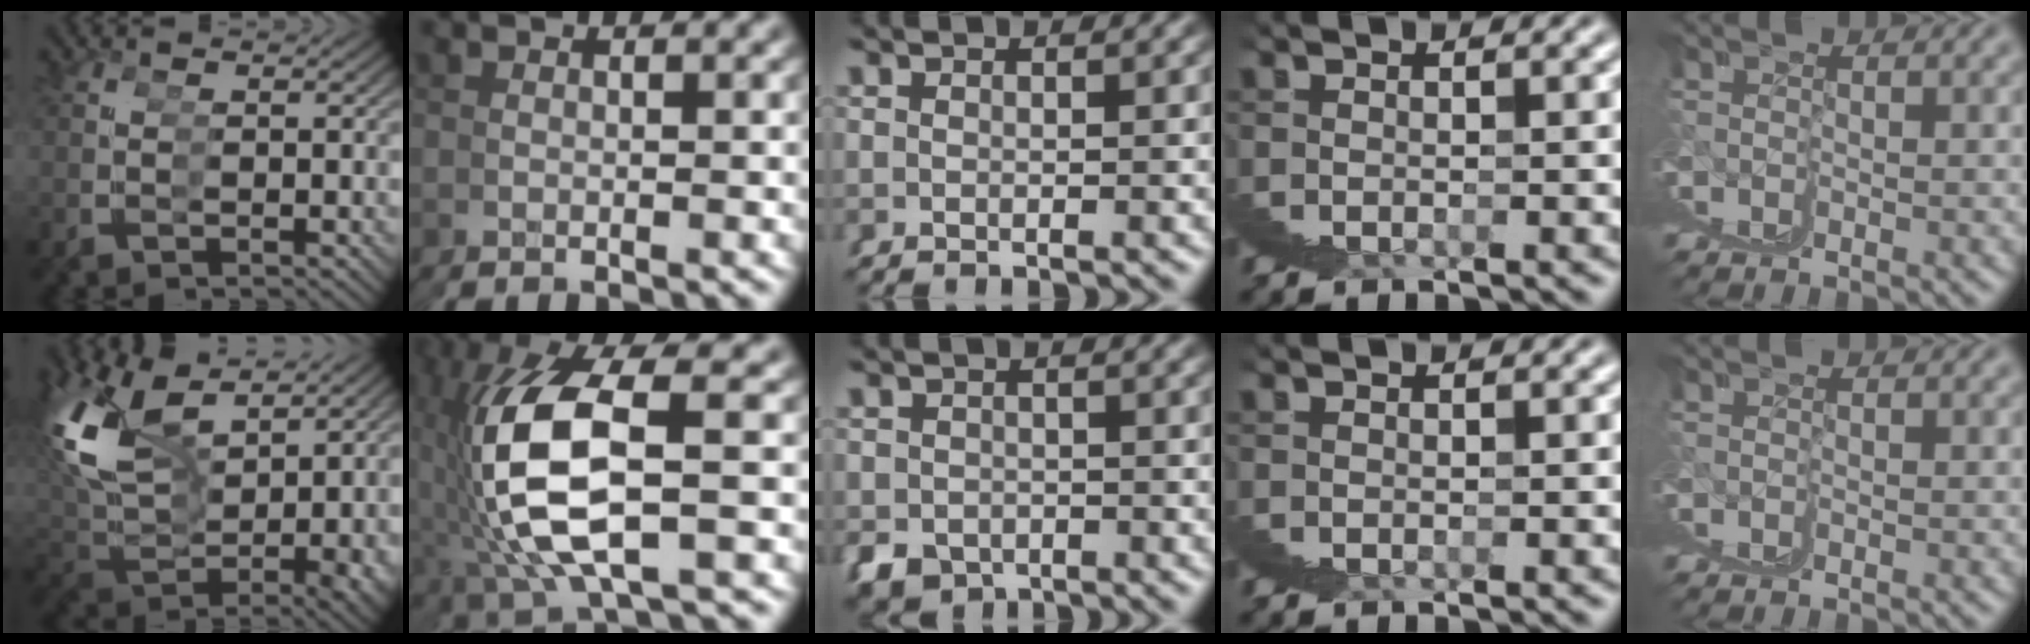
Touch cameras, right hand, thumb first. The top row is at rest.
{"thumb": {"total": 11.4, "force": [1.8, 7.4, 8.5], "torque": [-0.194, -0.036, 0.051]}, "index": {"total": 11.5, "force": [0.5, 6.1, 9.7], "torque": [-0.230, -0.022, 0.033]}, "middle": {"total": 4.6, "force": [-3.2, 3.1, 1.4], "torque": [-0.021, -0.035, -0.039]}}